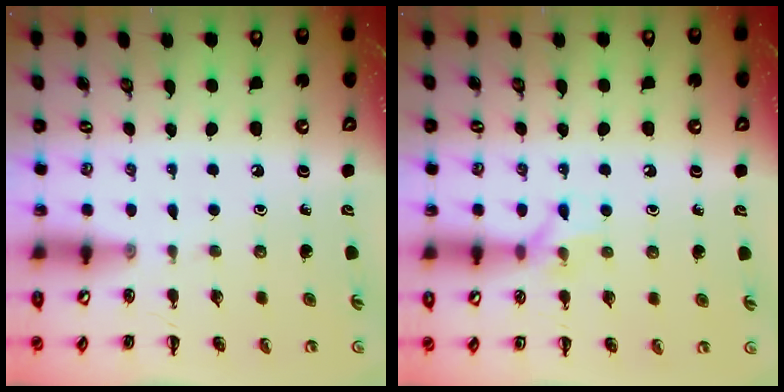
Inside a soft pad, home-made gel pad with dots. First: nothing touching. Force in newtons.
{"total": 6.3, "press": 6.2, "slide": 0.9}